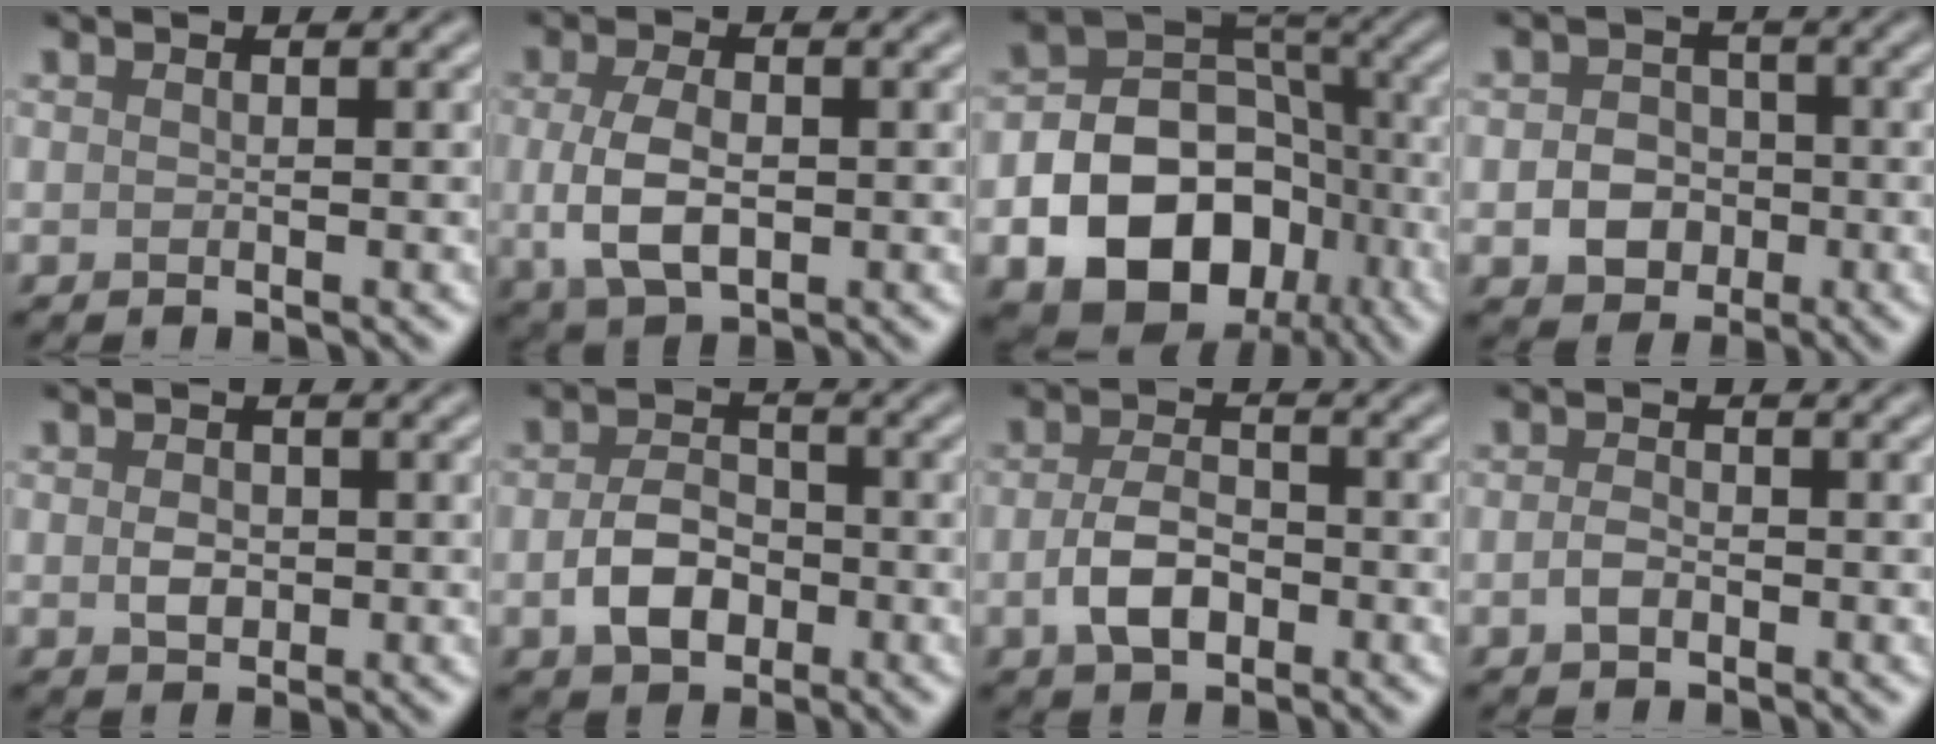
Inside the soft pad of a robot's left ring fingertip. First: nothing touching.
{"total": 4.9, "force": [-0.4, 2.8, 4.0], "torque": [-0.089, -0.007, -0.007]}
{"total": 15.3, "force": [-6.0, 11.8, 7.6], "torque": [-0.109, -0.024, -0.116]}
{"total": 3.7, "force": [-0.9, 3.1, 1.8], "torque": [-0.020, 0.000, -0.021]}
{"total": 2.0, "force": [-0.1, 1.5, 1.4], "torque": [-0.026, -0.001, -0.004]}
{"total": 4.3, "force": [-1.2, 2.9, 2.9], "torque": [-0.058, 0.001, -0.026]}
{"total": 4.1, "force": [-1.2, 2.4, 3.1], "torque": [-0.065, 0.000, -0.026]}
{"total": 1.5, "force": [-0.6, 1.0, 1.1], "torque": [-0.022, 0.002, -0.015]}